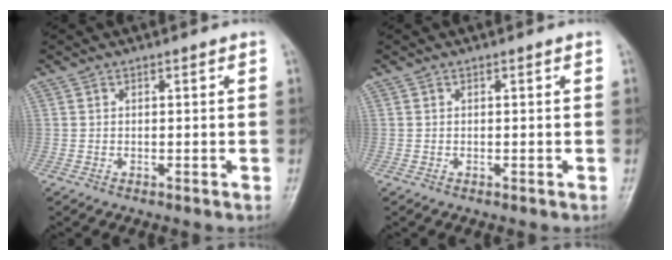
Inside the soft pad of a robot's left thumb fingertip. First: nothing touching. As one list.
[{"total": 0.0}]